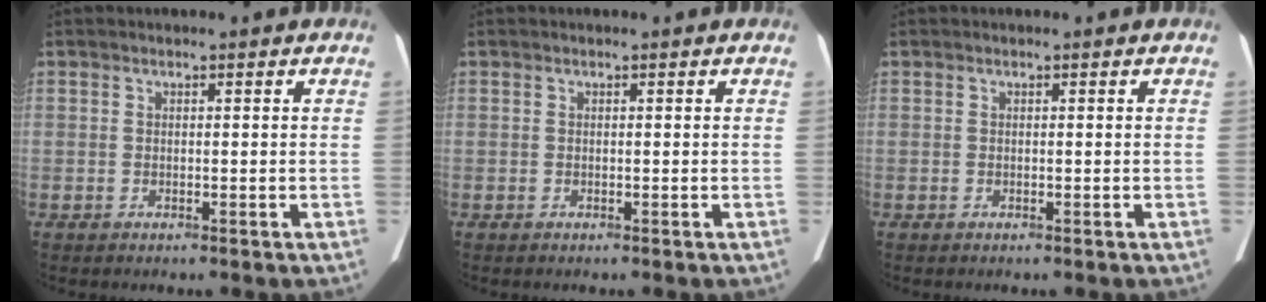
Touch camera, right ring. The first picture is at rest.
{"total": 0.0}
{"total": 0.0}